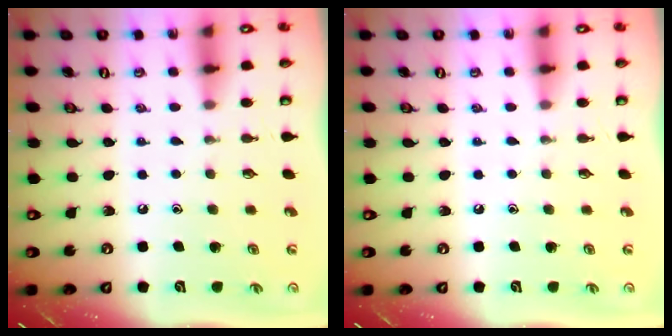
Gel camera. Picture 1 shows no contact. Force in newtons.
{"total": 0.0}